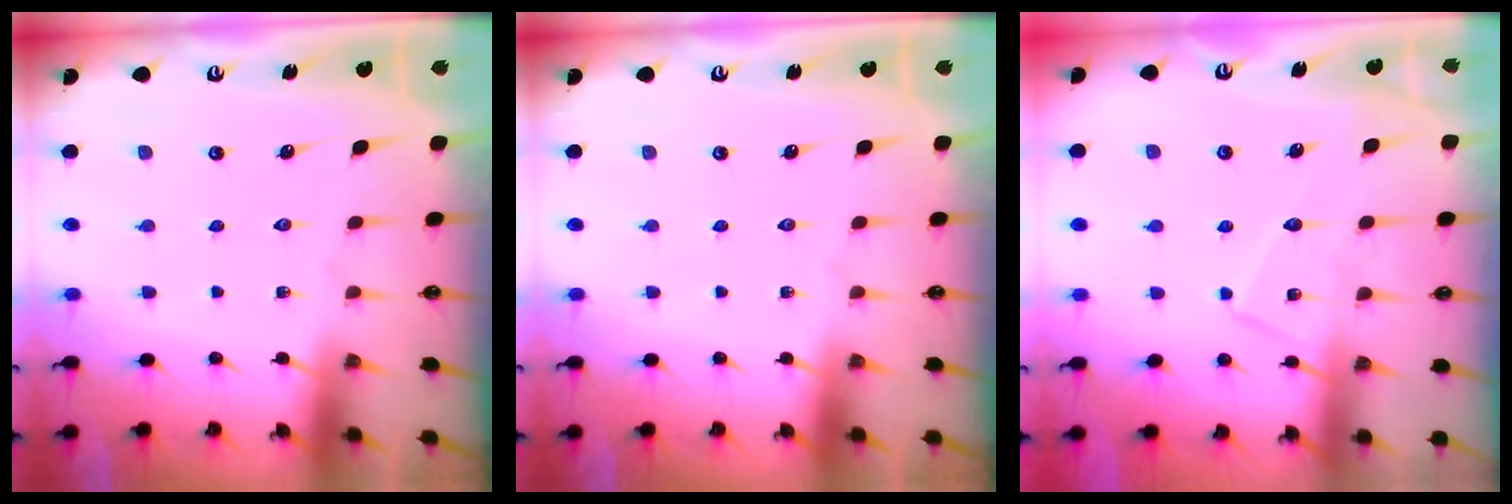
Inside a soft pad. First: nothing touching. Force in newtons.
{"total": 0.0}
{"total": 8.4, "press": 8.3, "slide": 0.6}